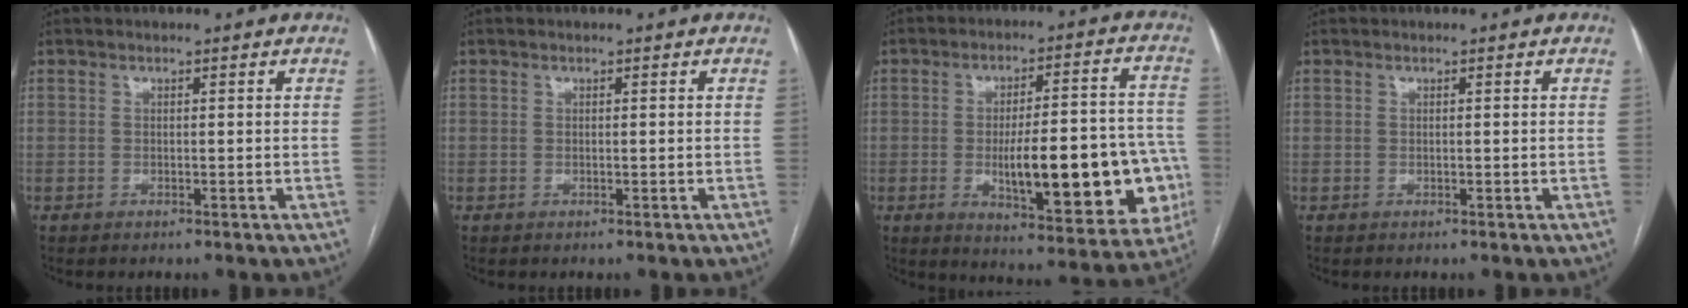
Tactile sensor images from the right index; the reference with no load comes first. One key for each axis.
{"total": 0.0}
{"total": 20.4, "fx": -4.3, "fy": 5.6, "fz": 19.2, "tx": -0.201, "ty": 0.024, "tz": -0.038}
{"total": 0.0}